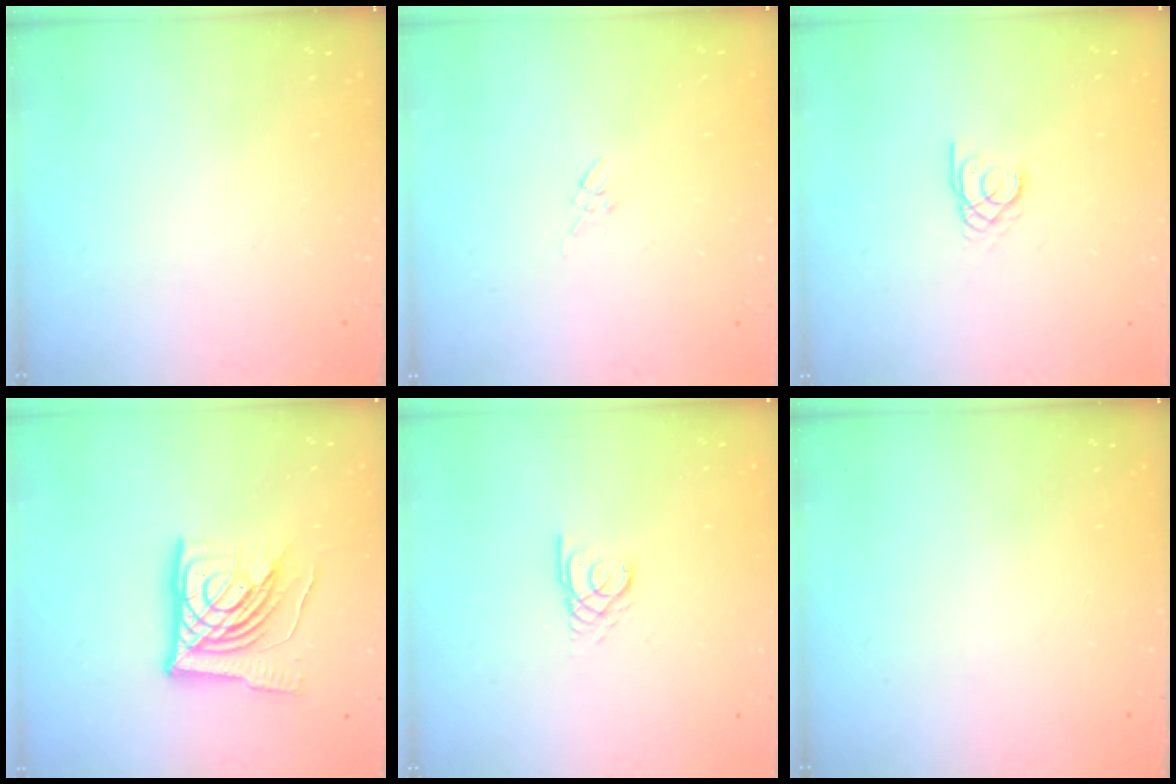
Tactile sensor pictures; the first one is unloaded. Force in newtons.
{"total": 2.7, "press": 2.7, "slide": 0.5}
{"total": 1.8, "press": 1.8, "slide": 0.2}
{"total": 19.8, "press": 19.7, "slide": 2.5}
{"total": 2.4, "press": 2.4, "slide": 0.3}
{"total": 0.0}